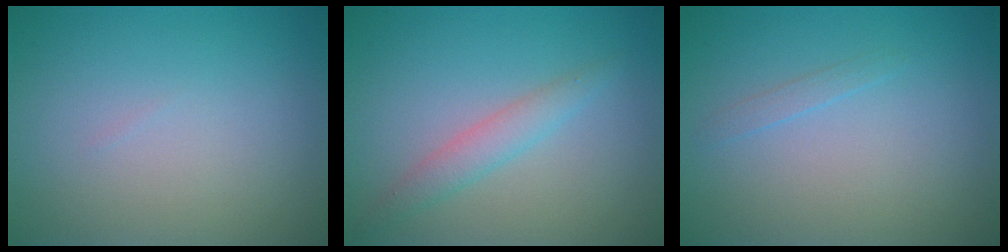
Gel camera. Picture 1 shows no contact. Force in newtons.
{"total": 2.1, "press": 2.1, "slide": 0.1}
{"total": 0.7, "press": 0.7, "slide": 0.1}